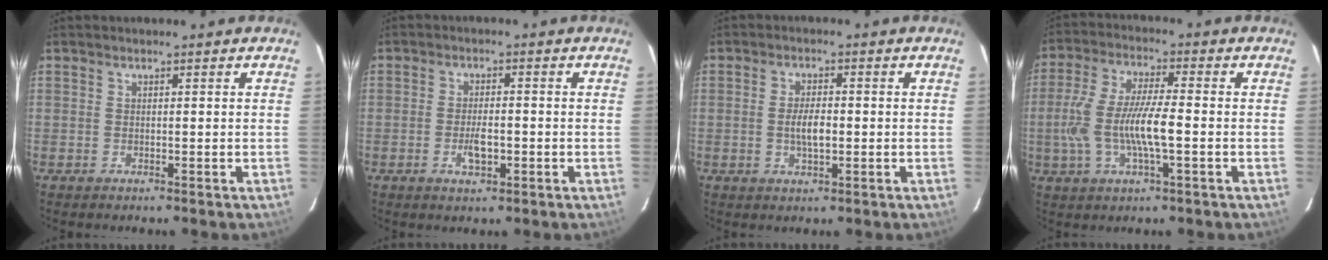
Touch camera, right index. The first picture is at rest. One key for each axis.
{"total": 4.3, "fx": -1.4, "fy": 1.7, "fz": 3.7, "tx": -0.072, "ty": -0.002, "tz": -0.021}
{"total": 4.1, "fx": -0.5, "fy": 1.5, "fz": 3.8, "tx": -0.072, "ty": 0.000, "tz": -0.008}
{"total": 11.8, "fx": -2.1, "fy": 2.5, "fz": 11.3, "tx": -0.230, "ty": -0.004, "tz": -0.041}